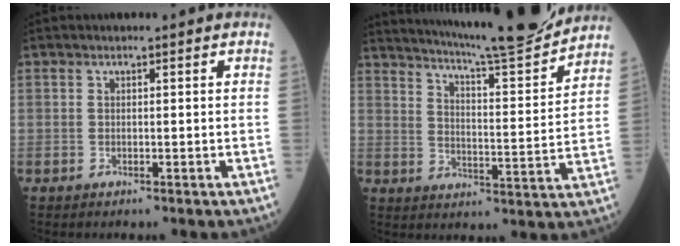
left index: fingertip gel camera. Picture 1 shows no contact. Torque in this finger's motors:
{"motor_torque": [0.13, -0.34, 0.52, 0.13]}